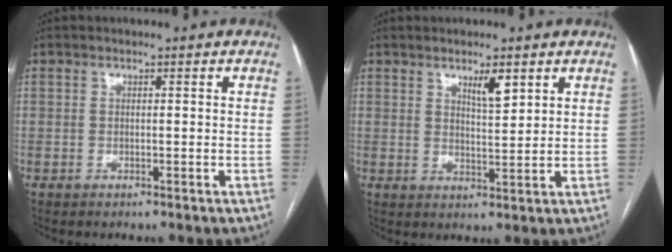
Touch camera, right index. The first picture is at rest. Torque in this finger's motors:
{"motor_torque": [0.21, 0.12, 0.05, 0.04]}